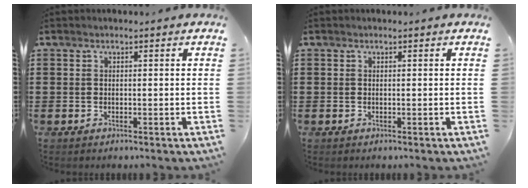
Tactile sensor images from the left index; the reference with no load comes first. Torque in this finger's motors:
{"motor_torque": [0.51, 0.53, -0.04, 0.01]}